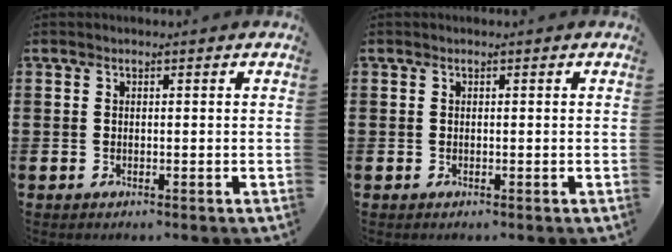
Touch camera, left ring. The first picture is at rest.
{"total": 0.0}